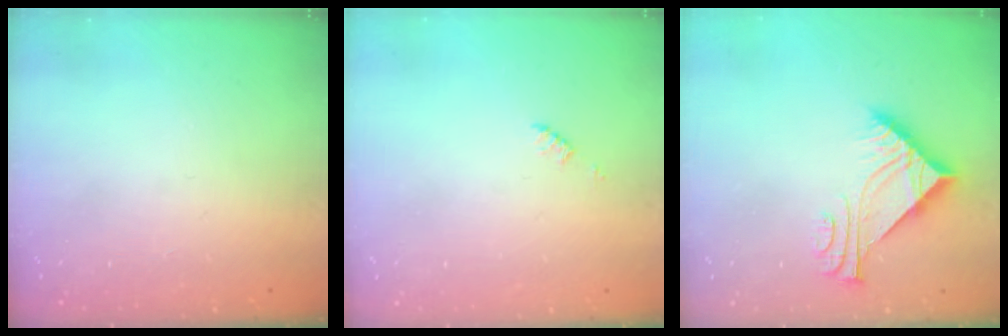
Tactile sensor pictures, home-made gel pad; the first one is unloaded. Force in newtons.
{"total": 1.2, "press": 1.2, "slide": 0.2}
{"total": 9.4, "press": 9.4, "slide": 0.8}